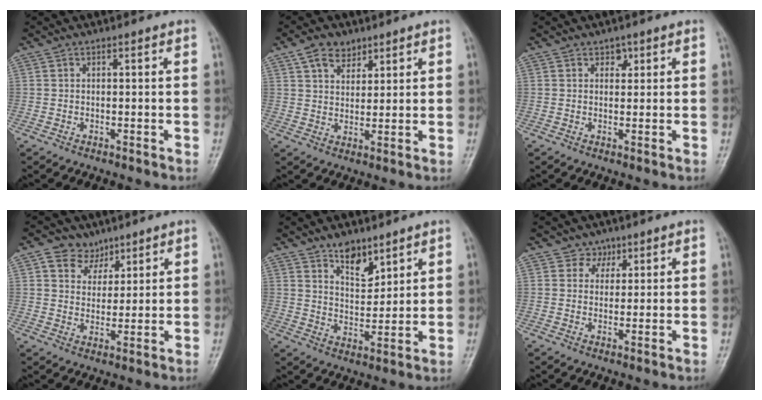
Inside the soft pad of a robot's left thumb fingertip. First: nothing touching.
{"total": 6.0, "force": [3.7, 3.9, 2.6], "torque": [-0.020, -0.022, 0.066]}
{"total": 1.7, "force": [1.0, 1.2, 0.7], "torque": [0.005, -0.003, 0.011]}
{"total": 5.8, "force": [3.6, 4.4, 1.3], "torque": [0.003, -0.017, 0.059]}
{"total": 6.9, "force": [4.8, 3.4, 3.4], "torque": [-0.031, -0.039, 0.088]}
{"total": 2.7, "force": [1.6, 2.2, 0.1], "torque": [0.020, -0.006, 0.019]}